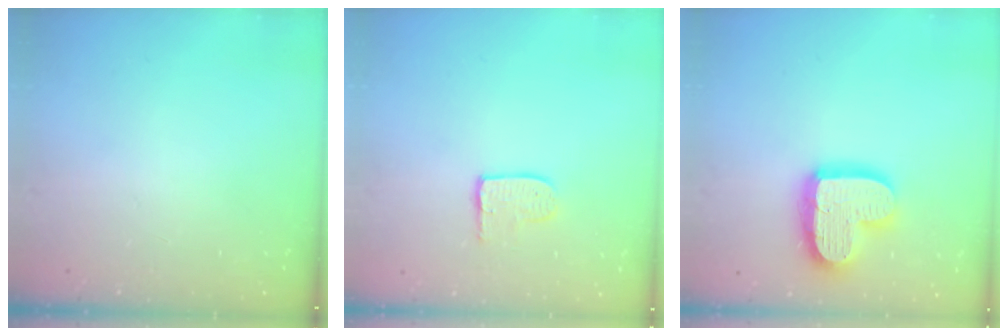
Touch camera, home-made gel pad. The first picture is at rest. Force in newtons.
{"total": 5.7, "press": 5.7, "slide": 0.5}
{"total": 17.1, "press": 17.0, "slide": 1.5}